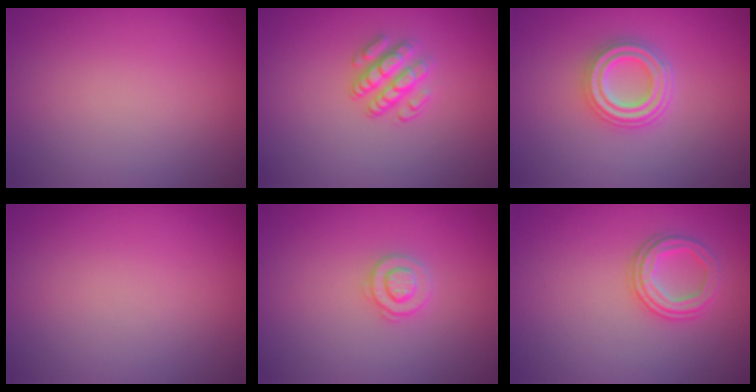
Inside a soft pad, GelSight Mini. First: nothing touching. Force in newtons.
{"total": 2.9, "press": 2.5, "slide": 1.5}
{"total": 4.0, "press": 3.1, "slide": 2.5}
{"total": 0.0}
{"total": 2.0, "press": 1.9, "slide": 0.4}
{"total": 2.7, "press": 2.3, "slide": 1.4}